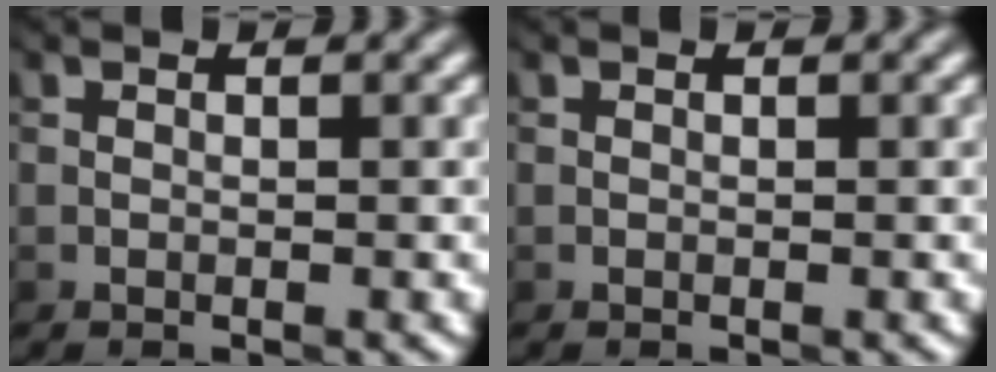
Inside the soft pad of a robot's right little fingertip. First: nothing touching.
{"total": 0.0}